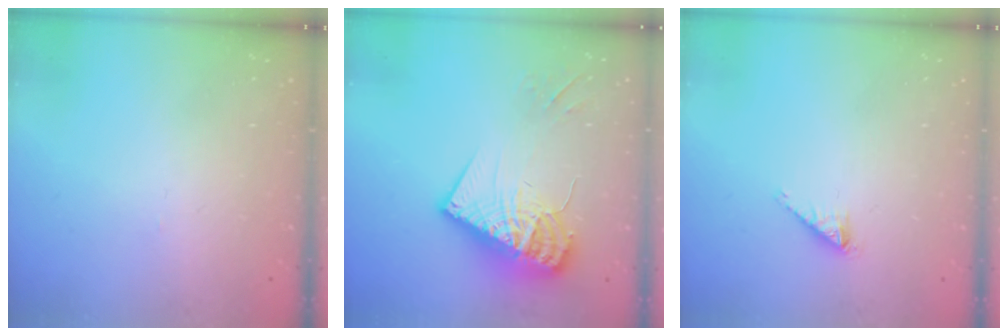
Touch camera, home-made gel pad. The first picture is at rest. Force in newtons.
{"total": 16.2, "press": 16.1, "slide": 2.0}
{"total": 0.8, "press": 0.8, "slide": 0.1}